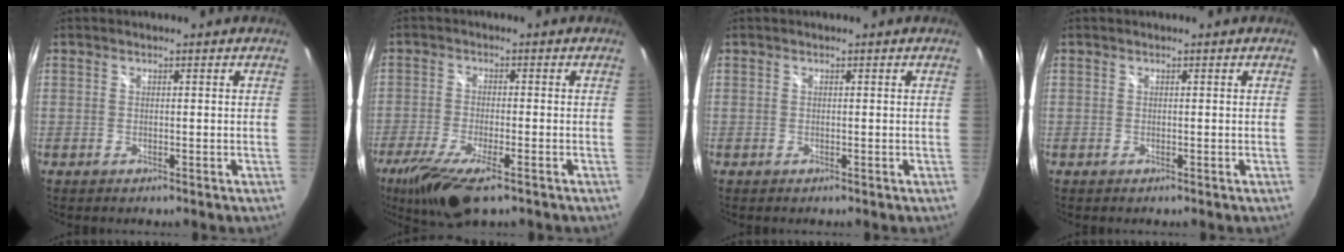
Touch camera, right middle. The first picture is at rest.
{"total": 14.0, "force": [-8.6, 3.9, 10.2], "torque": [-0.220, -0.055, -0.156]}
{"total": 0.0}
{"total": 0.0}